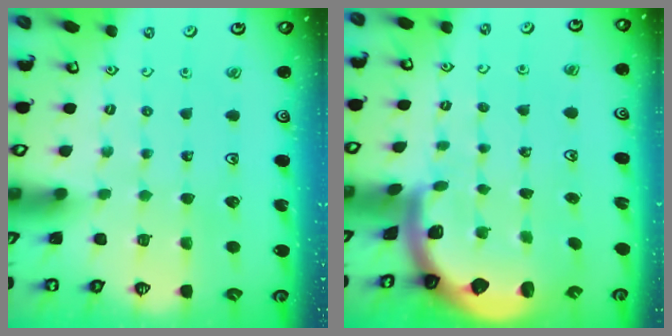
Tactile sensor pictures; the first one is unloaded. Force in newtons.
{"total": 1.9, "press": 1.9, "slide": 0.3}